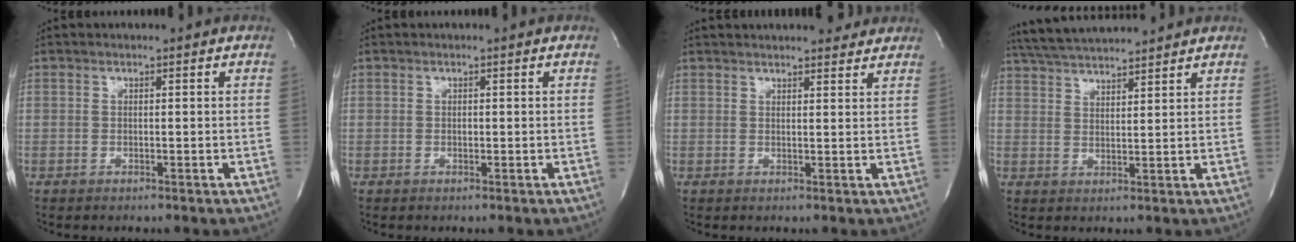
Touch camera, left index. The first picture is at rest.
{"total": 0.0}
{"total": 10.1, "force": [9.3, 2.1, 3.2], "torque": [-0.040, 0.017, 0.111]}
{"total": 9.8, "force": [9.1, 0.2, 3.5], "torque": [-0.071, 0.022, 0.152]}